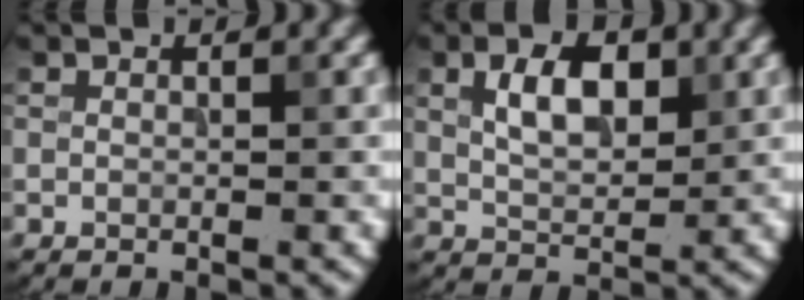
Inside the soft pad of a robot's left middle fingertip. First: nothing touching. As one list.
[{"total": 4.3, "force": [1.3, 2.4, 3.3], "torque": [-0.065, 0.005, 0.026]}]